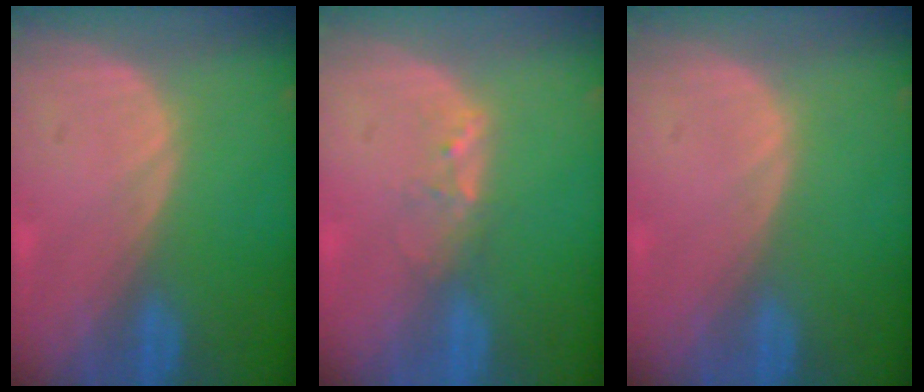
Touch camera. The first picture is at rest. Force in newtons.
{"total": 2.0, "press": 1.9, "slide": 0.4}
{"total": 0.0}